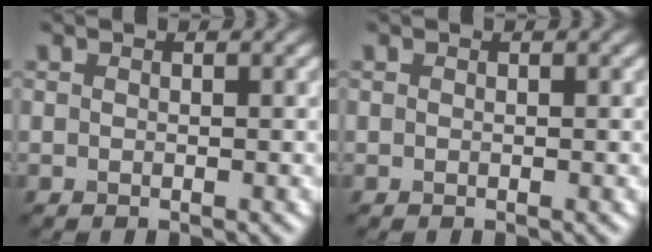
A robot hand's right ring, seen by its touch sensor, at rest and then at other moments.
{"total": 0.0}